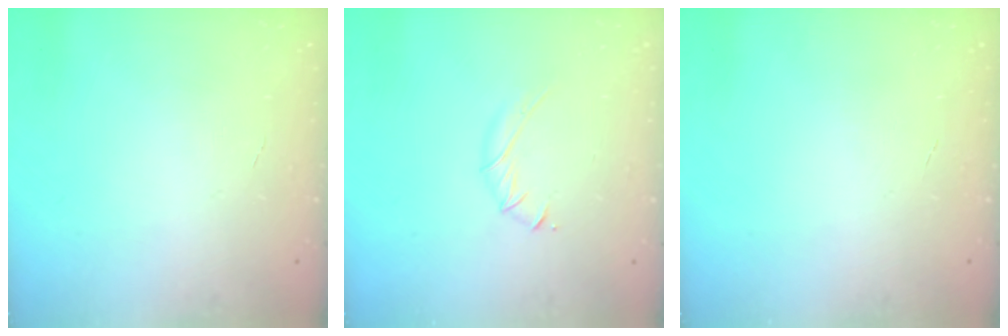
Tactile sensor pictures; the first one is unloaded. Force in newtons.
{"total": 3.7, "press": 3.6, "slide": 1.1}
{"total": 0.0}